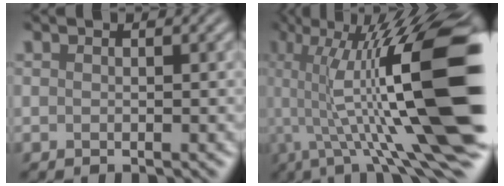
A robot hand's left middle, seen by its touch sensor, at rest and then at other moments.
{"total": 15.3, "force": [0.8, 3.0, 15.0], "torque": [-0.272, 0.024, 0.038]}